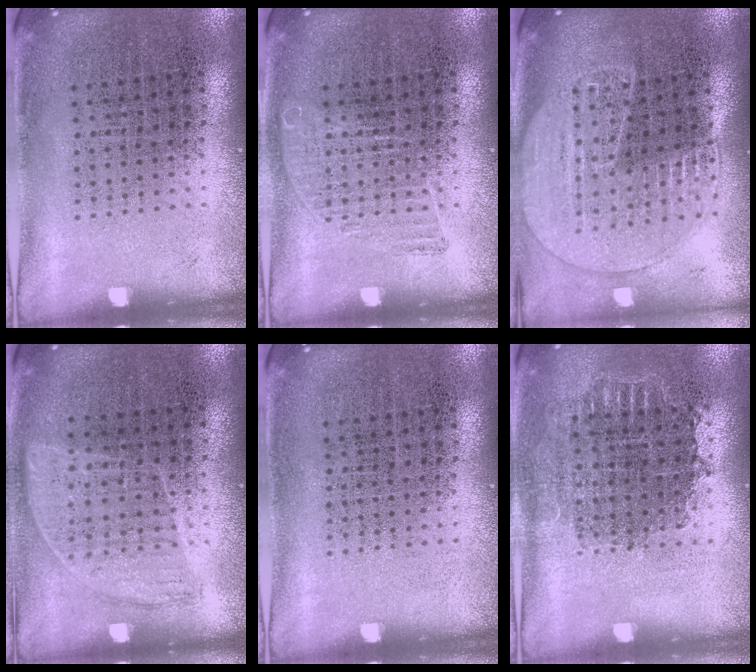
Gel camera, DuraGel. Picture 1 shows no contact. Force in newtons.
{"total": 1.0, "press": 1.0, "slide": 0.2}
{"total": 1.8, "press": 1.6, "slide": 0.7}
{"total": 0.9, "press": 0.8, "slide": 0.5}
{"total": 0.0}
{"total": 0.9, "press": 0.8, "slide": 0.3}